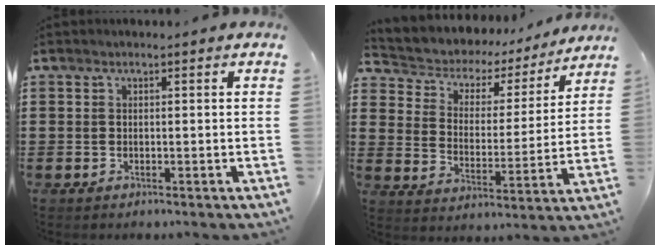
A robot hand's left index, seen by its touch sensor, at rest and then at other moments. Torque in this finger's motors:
{"motor_torque": [1.11, -1.03, 0.31, 0.08]}